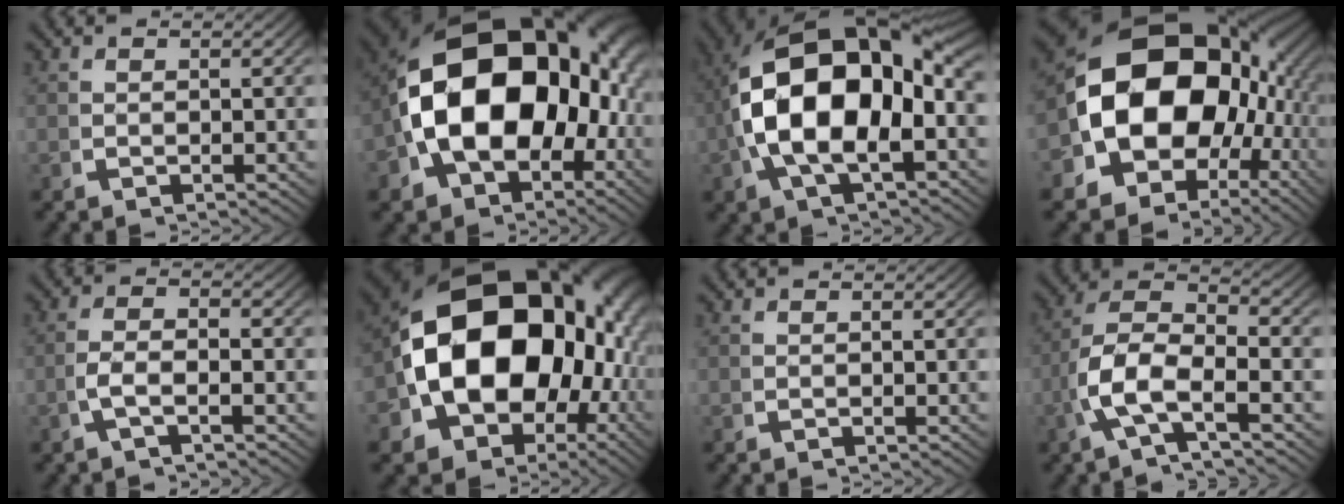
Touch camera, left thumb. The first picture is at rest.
{"total": 22.1, "force": [-0.2, 15.2, 16.0], "torque": [-0.302, -0.053, 0.014]}
{"total": 20.7, "force": [0.9, 13.0, 16.0], "torque": [-0.302, -0.030, 0.025]}
{"total": 25.2, "force": [-0.5, 17.9, 17.8], "torque": [-0.321, -0.071, 0.010]}
{"total": 3.1, "force": [-0.7, 1.2, 2.8], "torque": [-0.066, -0.001, -0.017]}
{"total": 24.7, "force": [-0.3, 17.5, 17.5], "torque": [-0.318, -0.062, 0.011]}
{"total": 0.0}
{"total": 10.4, "force": [-0.7, 6.8, 7.8], "torque": [-0.181, -0.025, -0.013]}